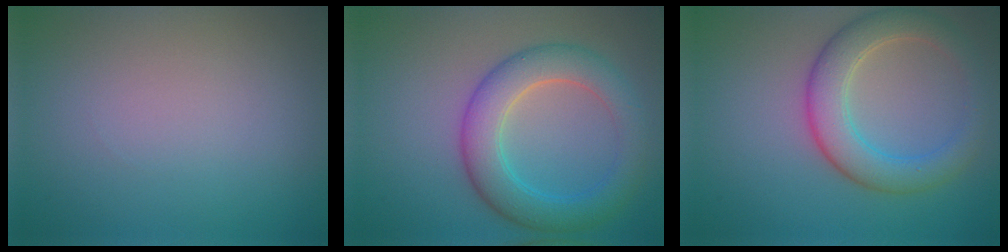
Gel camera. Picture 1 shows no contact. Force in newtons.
{"total": 5.7, "press": 5.7, "slide": 0.2}
{"total": 5.1, "press": 5.1, "slide": 0.3}